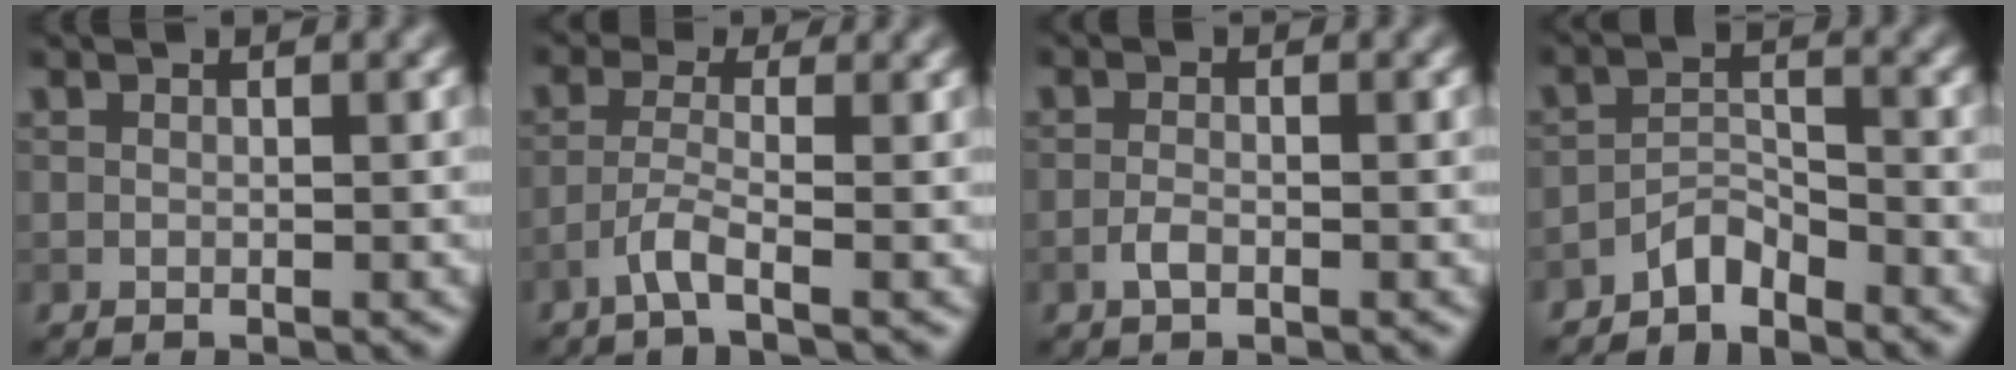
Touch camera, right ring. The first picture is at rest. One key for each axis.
{"total": 2.4, "fx": -1.3, "fy": 0.5, "fz": 1.9, "tx": -0.044, "ty": 0.004, "tz": -0.038}
{"total": 1.3, "fx": -0.6, "fy": 0.5, "fz": 1.0, "tx": -0.022, "ty": 0.001, "tz": -0.016}
{"total": 2.5, "fx": -2.3, "fy": 0.7, "fz": 0.8, "tx": -0.011, "ty": 0.012, "tz": -0.047}